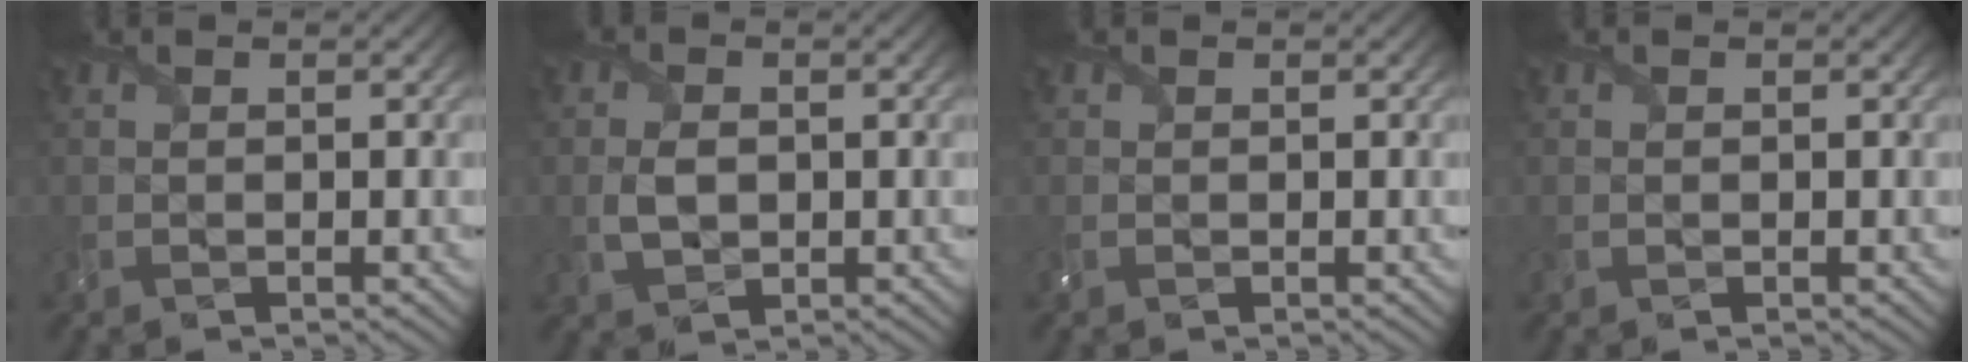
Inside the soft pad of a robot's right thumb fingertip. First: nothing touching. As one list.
[{"total": 3.1, "force": [-0.1, 2.2, 2.2], "torque": [-0.054, -0.002, -0.002]}, {"total": 0.5, "force": [0.2, 0.4, 0.2], "torque": [-0.007, 0.002, 0.000]}, {"total": 0.0}]